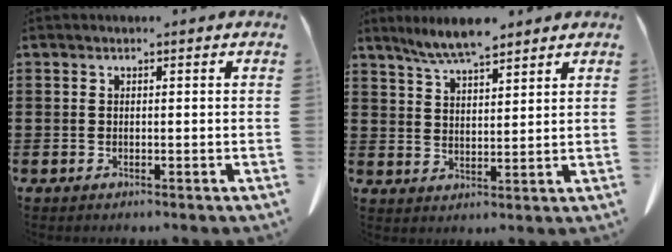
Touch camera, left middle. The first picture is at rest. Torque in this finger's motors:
{"motor_torque": [0.25, 0.21, 0.13, 0.05]}